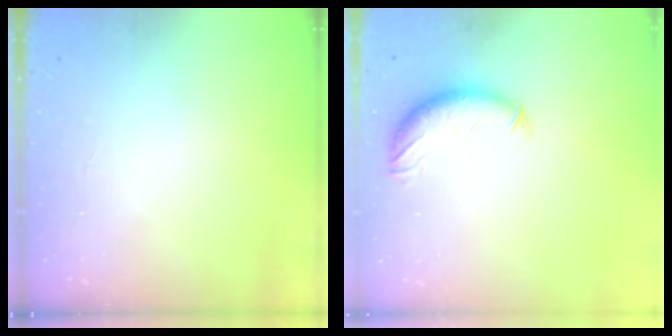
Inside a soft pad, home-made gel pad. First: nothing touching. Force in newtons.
{"total": 10.2, "press": 10.0, "slide": 2.1}